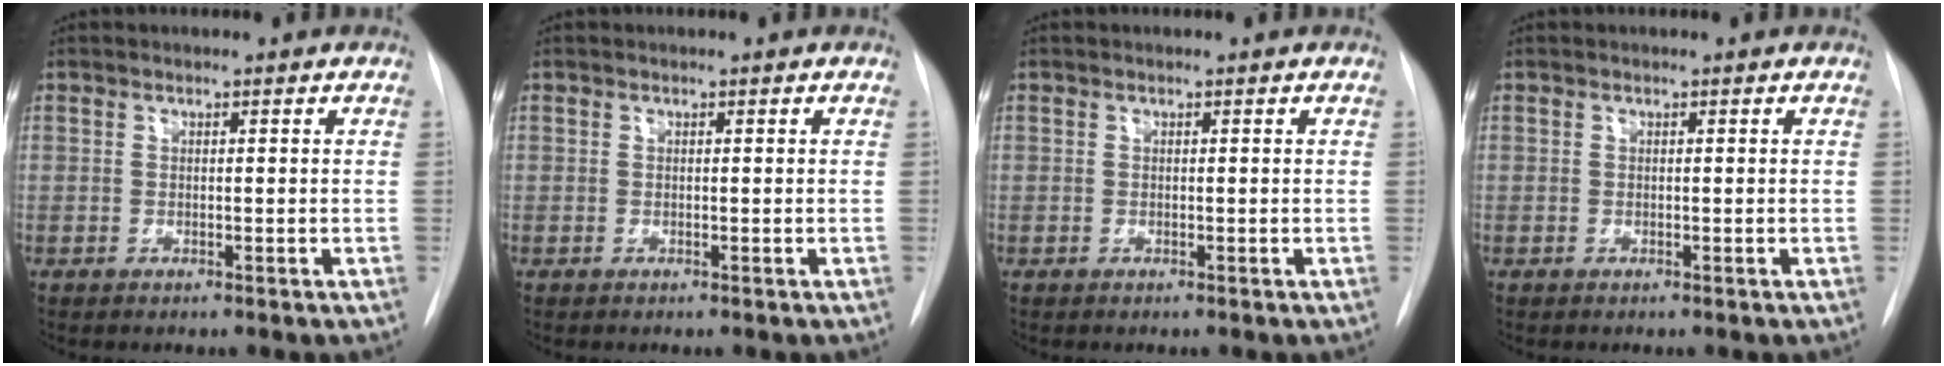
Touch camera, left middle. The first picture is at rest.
{"total": 0.0}
{"total": 0.0}
{"total": 0.0}